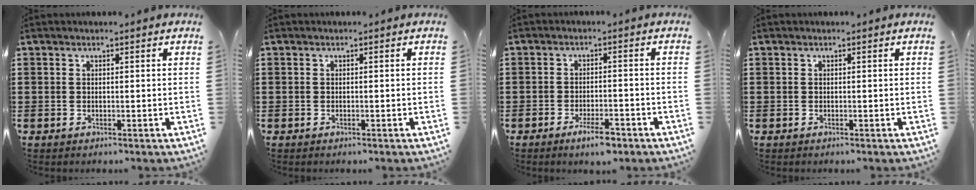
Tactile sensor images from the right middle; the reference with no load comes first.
{"total": 0.0}
{"total": 4.0, "force": [-2.6, 1.0, 2.8], "torque": [-0.051, 0.002, -0.047]}
{"total": 0.0}